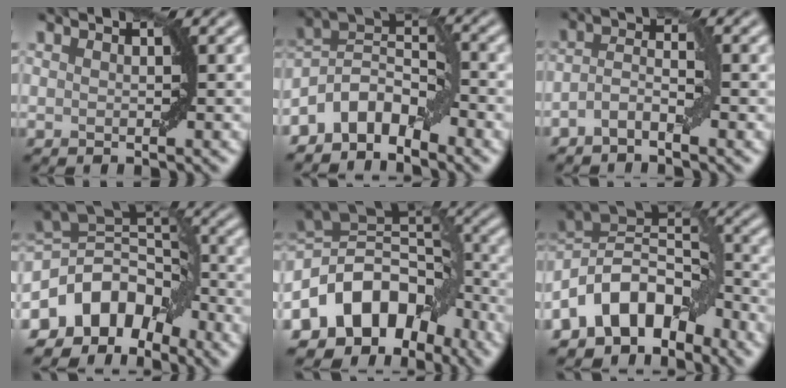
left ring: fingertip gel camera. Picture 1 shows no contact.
{"total": 5.6, "force": [-3.6, 2.8, 3.2], "torque": [-0.044, 0.012, -0.079]}
{"total": 2.7, "force": [-1.4, 1.0, 2.1], "torque": [-0.042, 0.008, -0.033]}
{"total": 9.0, "force": [-4.7, 6.1, 4.6], "torque": [-0.068, 0.016, -0.102]}
{"total": 11.1, "force": [-5.3, 7.8, 5.9], "torque": [-0.094, 0.020, -0.106]}
{"total": 9.5, "force": [-5.5, 5.6, 5.3], "torque": [-0.073, 0.019, -0.121]}